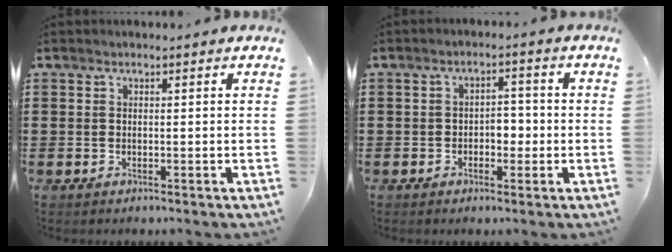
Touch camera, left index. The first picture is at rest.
{"total": 3.0, "force": [-0.9, 1.9, 2.2], "torque": [-0.037, 0.002, -0.024]}